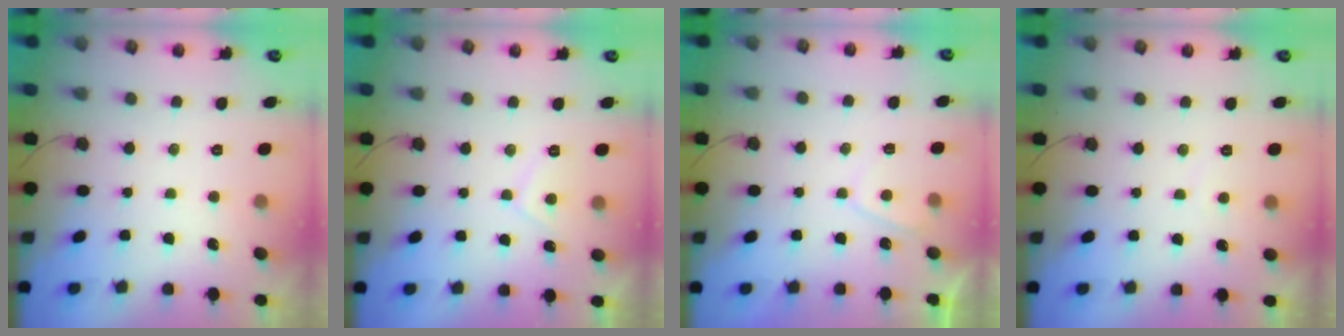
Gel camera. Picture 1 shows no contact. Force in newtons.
{"total": 3.1, "press": 3.0, "slide": 0.7}
{"total": 2.4, "press": 2.3, "slide": 0.7}
{"total": 0.0}